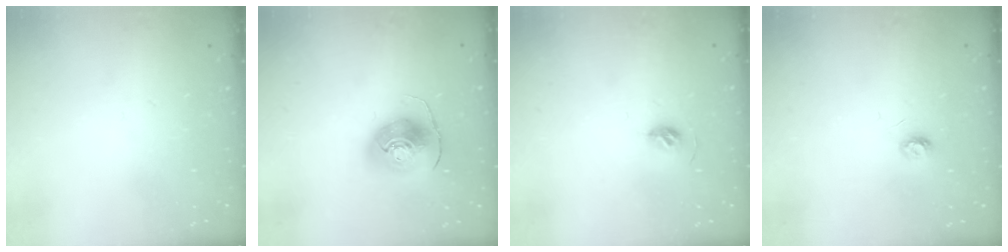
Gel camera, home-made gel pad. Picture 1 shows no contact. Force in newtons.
{"total": 10.2, "press": 10.1, "slide": 1.1}
{"total": 5.4, "press": 5.2, "slide": 1.2}
{"total": 4.6, "press": 4.6, "slide": 0.5}